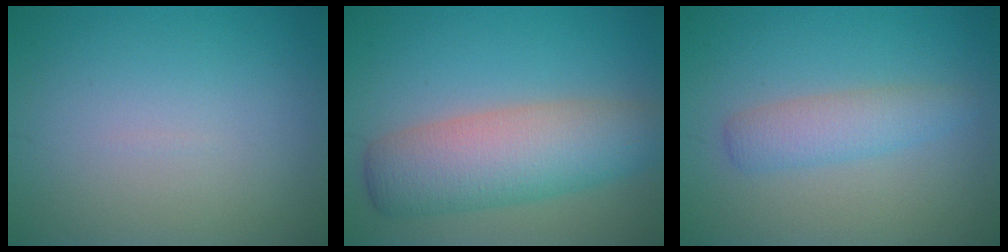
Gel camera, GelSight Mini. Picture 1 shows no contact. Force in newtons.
{"total": 7.4, "press": 7.4, "slide": 0.2}
{"total": 2.8, "press": 2.8, "slide": 0.1}